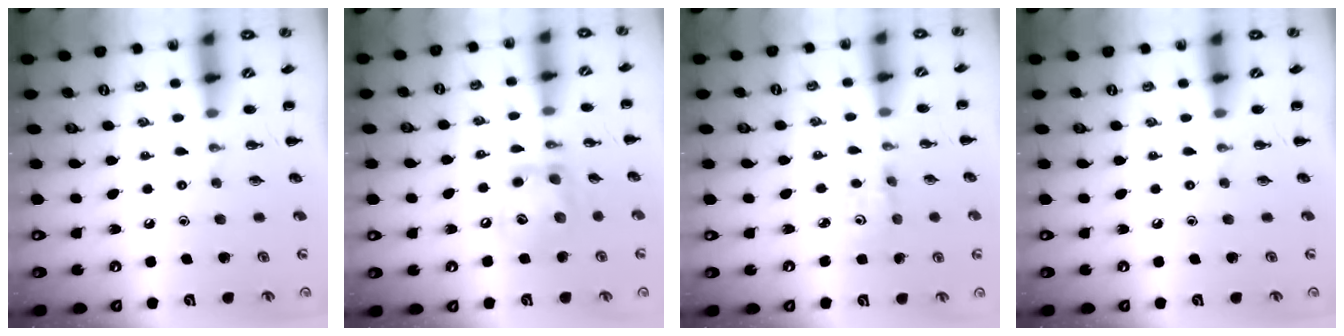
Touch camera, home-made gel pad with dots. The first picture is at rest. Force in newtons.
{"total": 12.3, "press": 12.3, "slide": 1.2}
{"total": 2.8, "press": 2.7, "slide": 0.8}
{"total": 0.0}